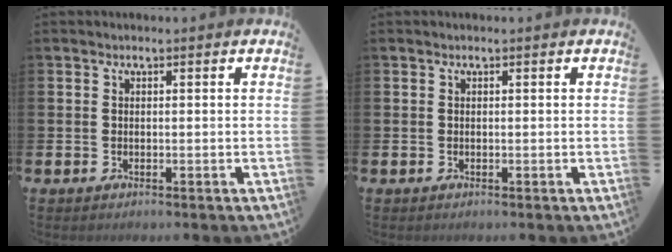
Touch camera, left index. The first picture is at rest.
{"total": 0.0}